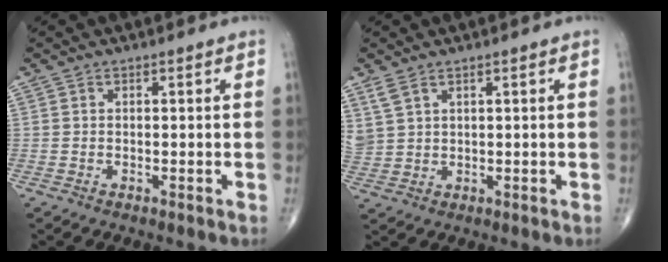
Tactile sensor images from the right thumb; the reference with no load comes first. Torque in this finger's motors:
{"motor_torque": [-0.01, 0.12, 0.75, 0.74, 0.09]}